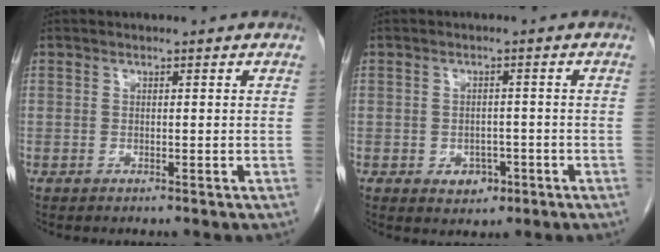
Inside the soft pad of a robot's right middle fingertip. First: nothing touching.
{"total": 3.1, "force": [-1.3, 2.3, 1.7], "torque": [-0.018, 0.003, -0.009]}